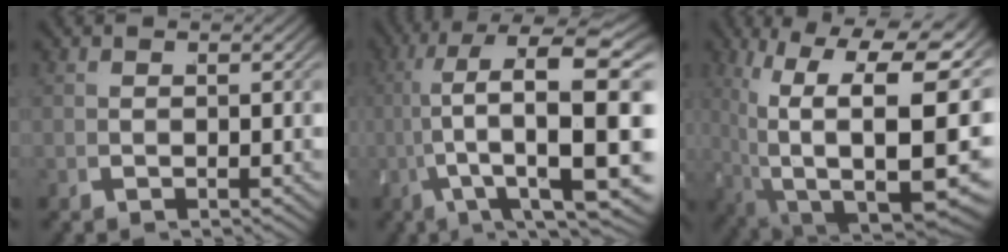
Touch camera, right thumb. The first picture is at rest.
{"total": 16.3, "force": [1.4, 7.7, 14.4], "torque": [-0.261, -0.031, 0.047]}
{"total": 17.6, "force": [-0.4, 10.0, 14.5], "torque": [-0.237, -0.063, 0.027]}